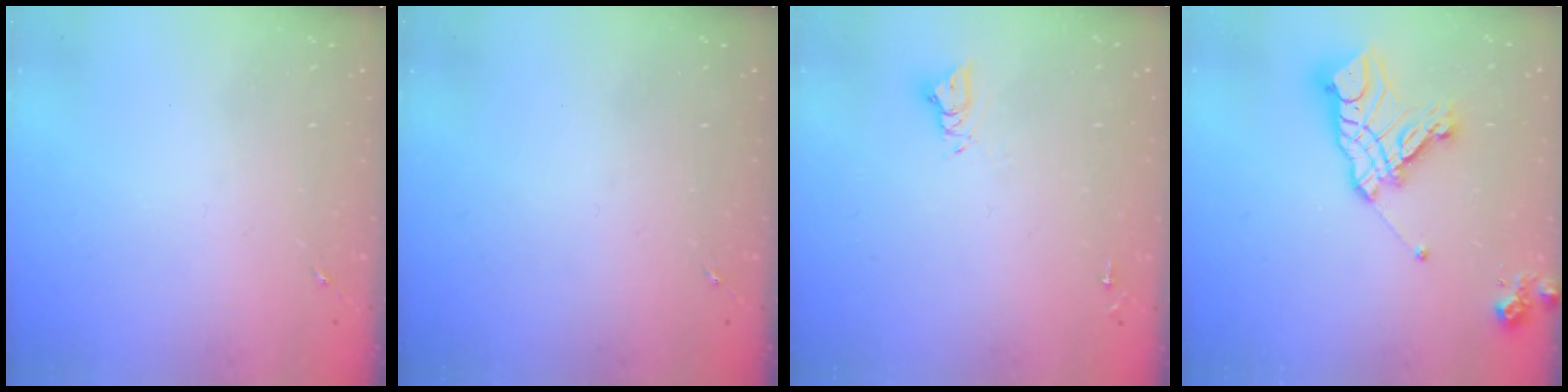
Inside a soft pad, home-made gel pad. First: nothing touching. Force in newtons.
{"total": 0.0}
{"total": 5.5, "press": 5.5, "slide": 0.5}
{"total": 16.6, "press": 16.5, "slide": 2.1}